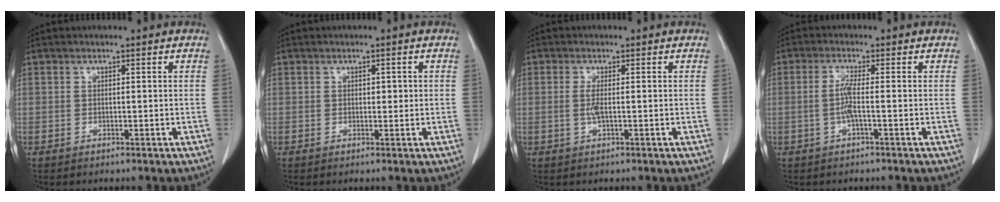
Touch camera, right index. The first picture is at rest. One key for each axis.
{"total": 1.1, "fx": 0.1, "fy": 0.6, "fz": 0.9, "tx": -0.010, "ty": 0.001, "tz": 0.001}
{"total": 1.9, "fx": -0.2, "fy": 0.2, "fz": 1.9, "tx": -0.044, "ty": -0.002, "tz": -0.003}
{"total": 2.9, "fx": -0.6, "fy": -0.3, "fz": 2.8, "tx": -0.061, "ty": -0.002, "tz": -0.014}